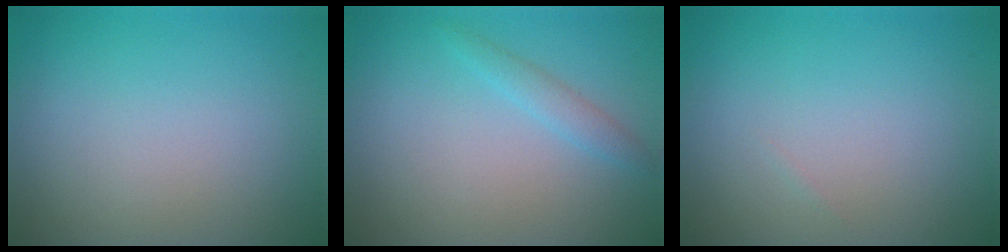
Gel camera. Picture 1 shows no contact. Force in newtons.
{"total": 1.4, "press": 1.4, "slide": 0.1}
{"total": 0.0}